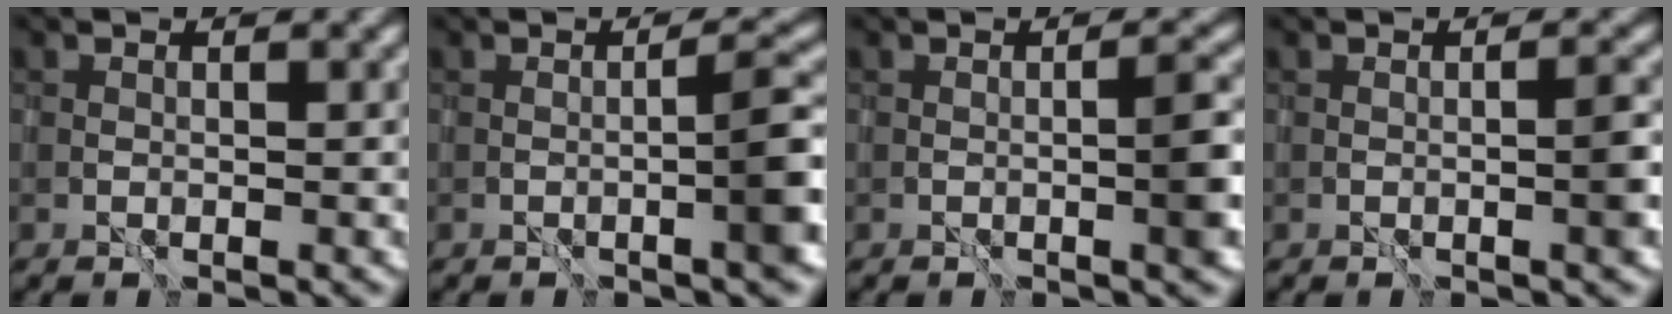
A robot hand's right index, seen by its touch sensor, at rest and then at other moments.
{"total": 3.1, "force": [-0.6, 0.0, 3.0], "torque": [-0.042, 0.011, -0.015]}
{"total": 2.3, "force": [-0.2, 0.0, 2.3], "torque": [-0.034, 0.004, -0.004]}
{"total": 1.5, "force": [-0.1, -0.1, 1.5], "torque": [-0.024, 0.003, -0.004]}